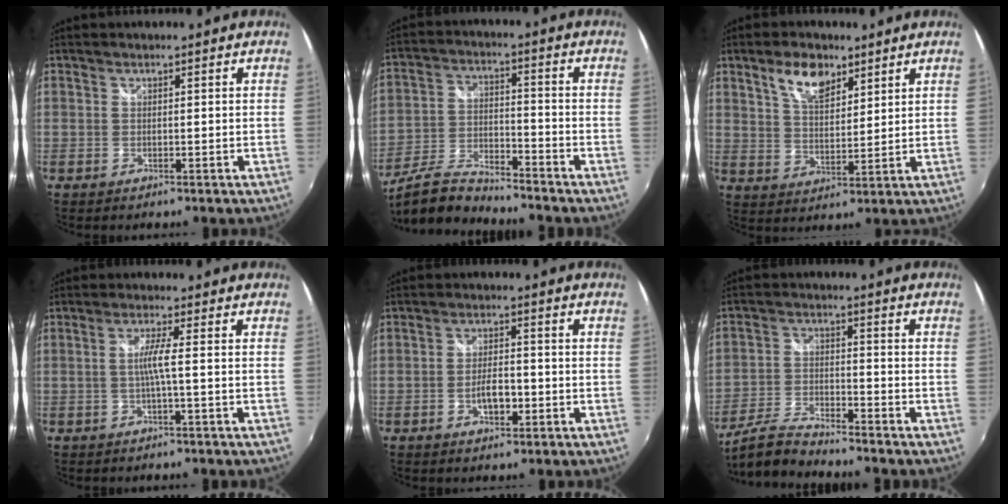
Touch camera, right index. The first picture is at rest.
{"total": 11.8, "force": [-10.8, 1.7, 4.5], "torque": [-0.098, -0.012, -0.207]}
{"total": 7.9, "force": [4.9, 3.8, 4.9], "torque": [-0.085, 0.010, 0.089]}
{"total": 3.2, "force": [-0.6, -0.8, 3.1], "torque": [-0.063, -0.002, -0.010]}
{"total": 4.5, "force": [-1.8, 1.9, 3.7], "torque": [-0.070, -0.001, -0.027]}
{"total": 8.2, "force": [-7.6, 0.8, 2.9], "torque": [-0.071, -0.003, -0.153]}